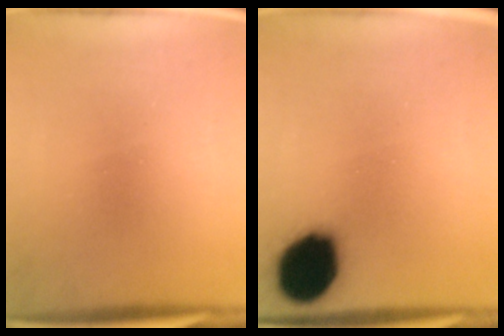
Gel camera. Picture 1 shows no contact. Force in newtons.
{"total": 15.8}